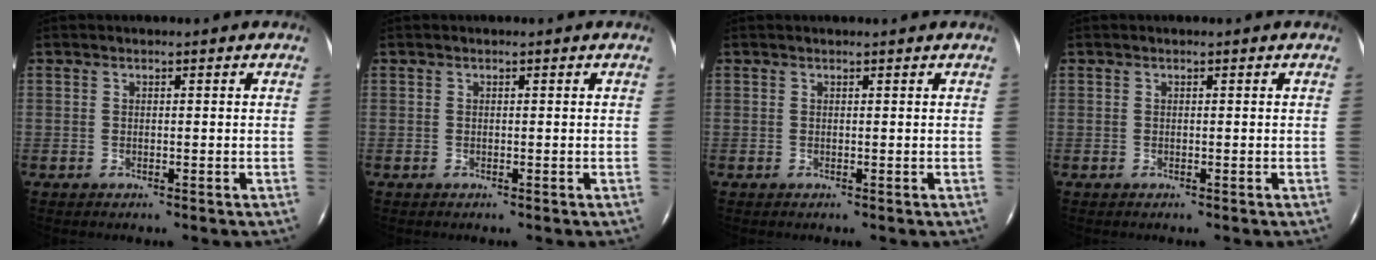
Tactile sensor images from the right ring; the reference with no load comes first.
{"total": 0.0}
{"total": 0.8, "force": [0.8, -0.2, 0.2], "torque": [-0.013, -0.002, 0.007]}
{"total": 0.0}